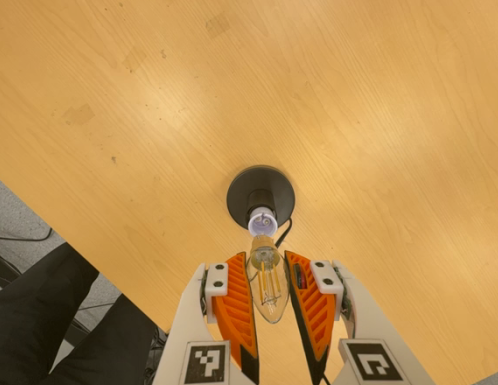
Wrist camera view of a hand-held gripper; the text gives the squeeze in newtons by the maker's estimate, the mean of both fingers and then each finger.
{"total": 10.8, "left": 10.2, "right": 11.5}